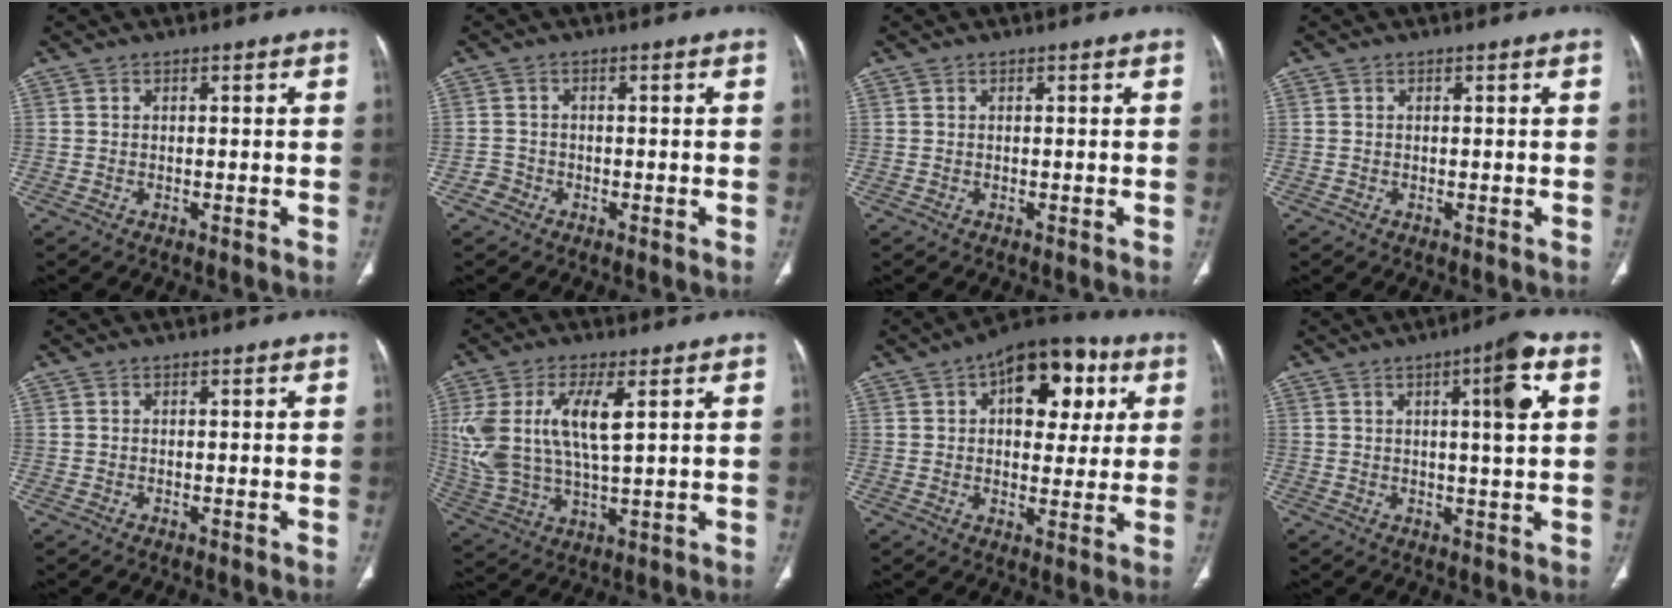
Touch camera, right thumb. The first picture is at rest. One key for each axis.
{"total": 2.0, "fx": -1.2, "fy": 1.6, "fz": 0.0, "tx": 0.000, "ty": 0.010, "tz": -0.028}
{"total": 0.0}
{"total": 0.0}
{"total": 0.0}
{"total": 14.9, "fx": 3.7, "fy": 6.2, "fz": 13.0, "tx": -0.289, "ty": -0.006, "tz": 0.081}
{"total": 16.0, "fx": 5.5, "fy": 9.2, "fz": 11.8, "tx": -0.109, "ty": 0.005, "tz": 0.073}
{"total": 8.1, "fx": 2.3, "fy": 1.3, "fz": 7.7, "tx": -0.113, "ty": 0.002, "tz": 0.031}